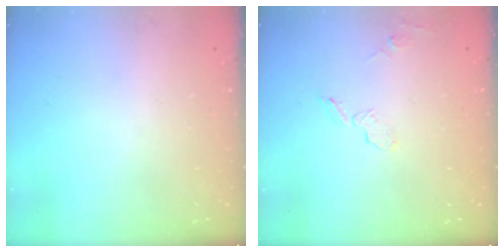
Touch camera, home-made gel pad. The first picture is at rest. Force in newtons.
{"total": 5.5, "press": 5.4, "slide": 1.2}